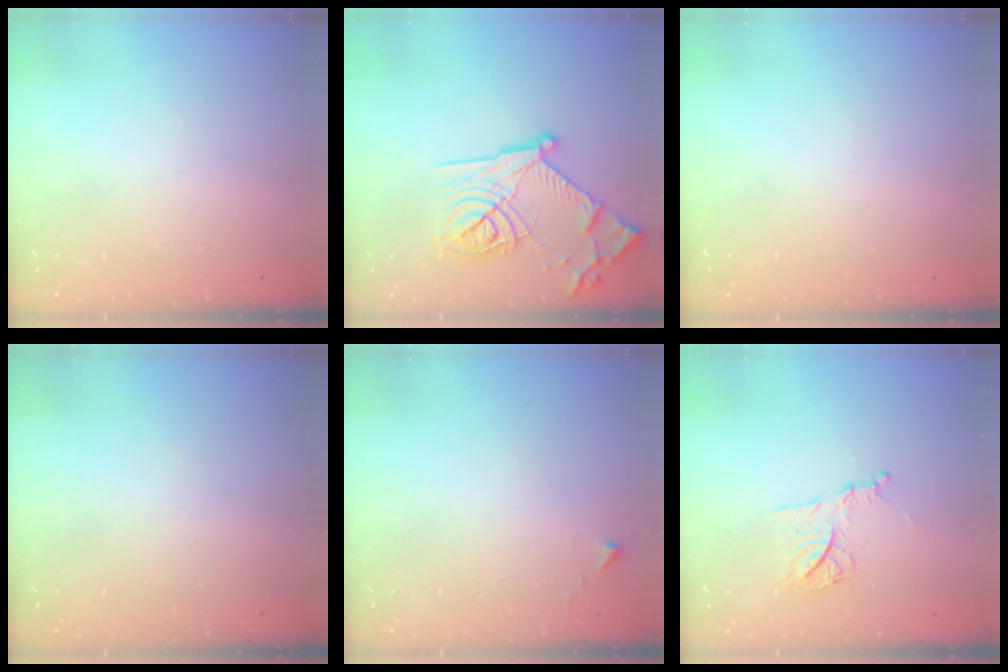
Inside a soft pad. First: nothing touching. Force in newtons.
{"total": 21.2, "press": 21.2, "slide": 1.8}
{"total": 0.0}
{"total": 0.0}
{"total": 2.7, "press": 2.6, "slide": 0.4}
{"total": 11.0, "press": 10.9, "slide": 1.1}